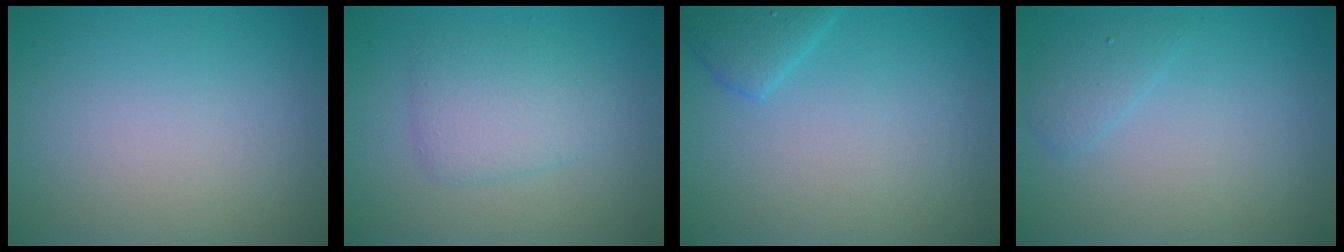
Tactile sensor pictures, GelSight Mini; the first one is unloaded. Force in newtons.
{"total": 3.1, "press": 3.1, "slide": 0.2}
{"total": 2.2, "press": 2.2, "slide": 0.3}
{"total": 1.5, "press": 1.5, "slide": 0.1}